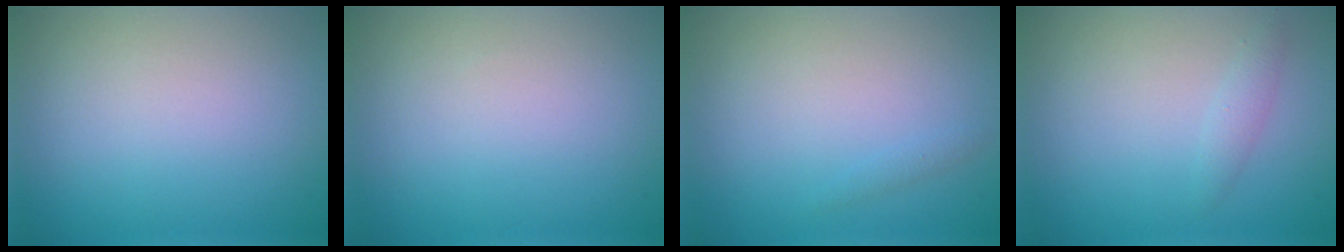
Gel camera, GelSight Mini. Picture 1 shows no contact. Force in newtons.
{"total": 0.0}
{"total": 0.6, "press": 0.6, "slide": 0.0}
{"total": 1.1, "press": 1.1, "slide": 0.0}